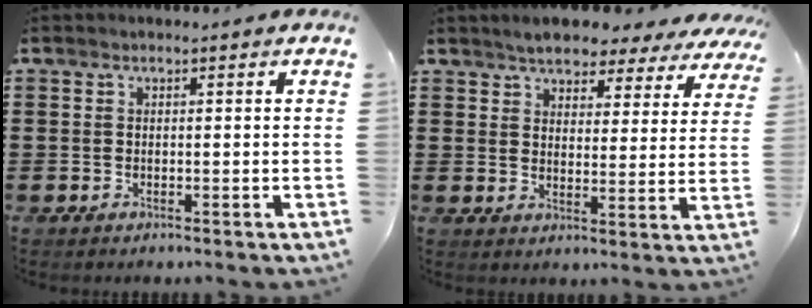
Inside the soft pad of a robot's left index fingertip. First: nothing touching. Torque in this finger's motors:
{"motor_torque": [2.14, 0.00, 0.61, 0.00]}